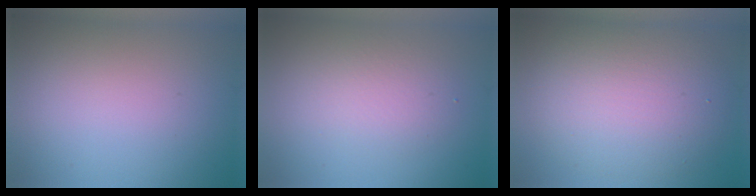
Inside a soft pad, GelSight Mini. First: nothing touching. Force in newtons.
{"total": 2.3, "press": 2.3, "slide": 0.0}
{"total": 7.8, "press": 7.8, "slide": 0.3}